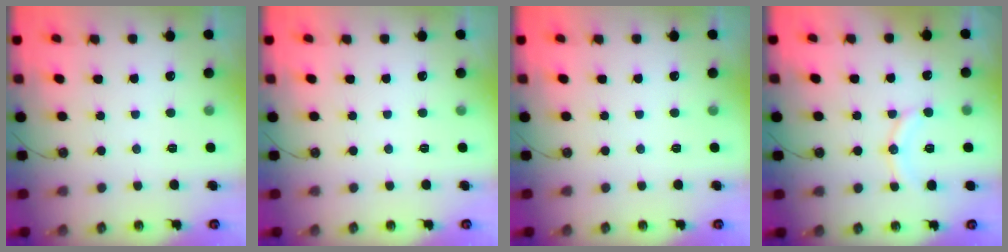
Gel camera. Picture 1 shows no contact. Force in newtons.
{"total": 0.0}
{"total": 0.0}
{"total": 10.0, "press": 9.7, "slide": 2.8}